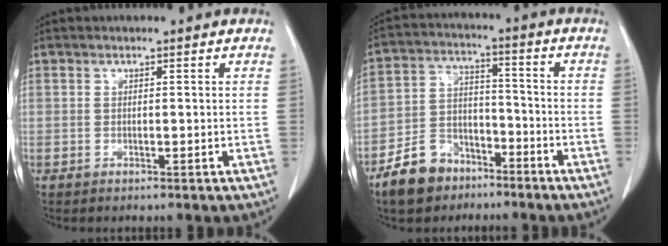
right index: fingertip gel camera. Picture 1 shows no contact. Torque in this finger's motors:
{"motor_torque": [-0.19, -0.40, -0.55, -0.21]}